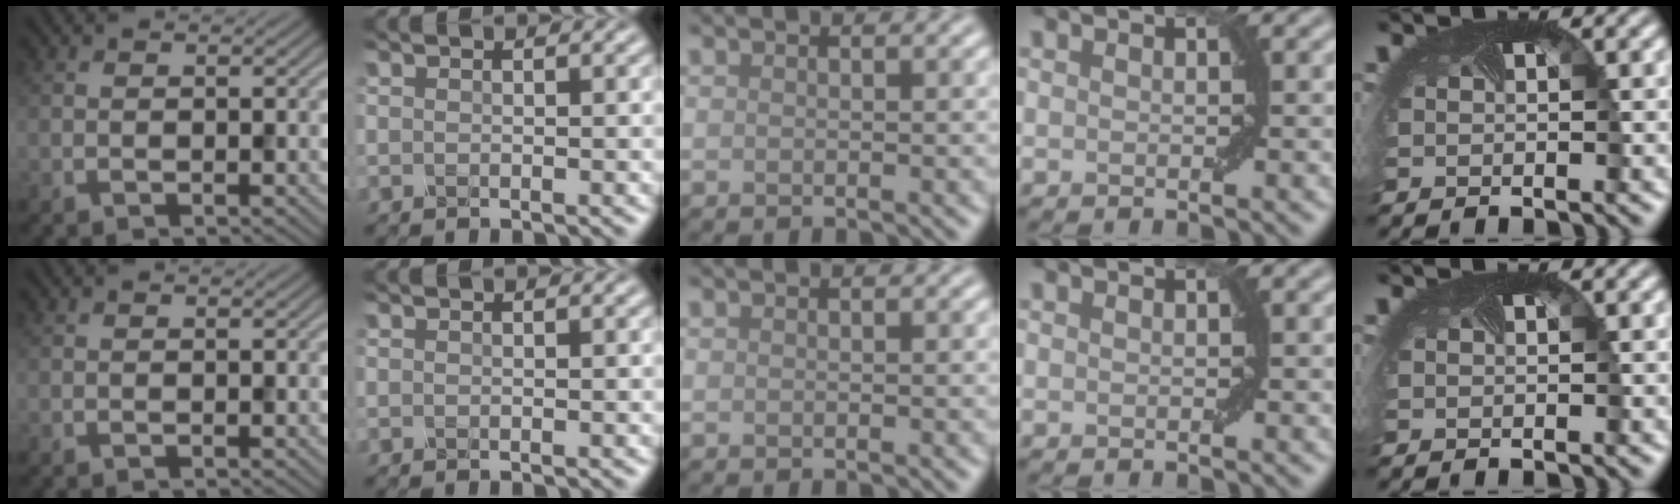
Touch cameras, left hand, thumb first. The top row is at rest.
{}